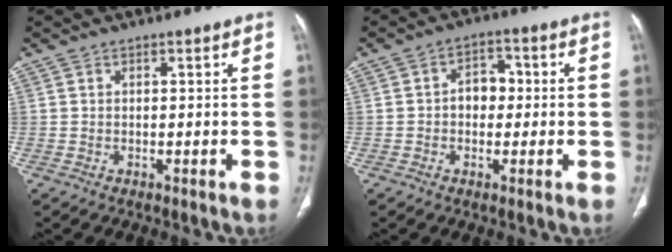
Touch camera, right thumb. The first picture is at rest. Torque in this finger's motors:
{"motor_torque": [0.53, 0.76, 0.73, -0.28, 0.01]}